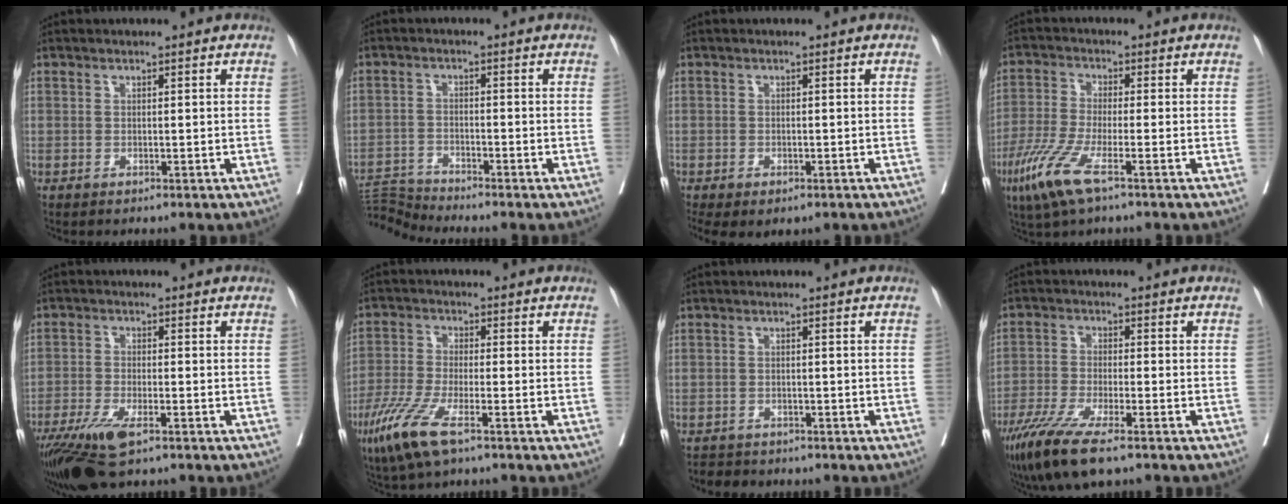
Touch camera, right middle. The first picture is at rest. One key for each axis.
{"total": 5.1, "fx": -4.6, "fy": -2.0, "fz": -0.7, "tx": 0.004, "ty": -0.005, "tz": -0.089}
{"total": 7.1, "fx": -4.3, "fy": 3.6, "fz": 4.3, "tx": -0.091, "ty": -0.012, "tz": -0.058}
{"total": 8.1, "fx": -4.4, "fy": 0.9, "fz": 6.7, "tx": -0.150, "ty": -0.022, "tz": -0.088}
{"total": 9.0, "fx": -5.8, "fy": 2.2, "fz": 6.6, "tx": -0.121, "ty": -0.021, "tz": -0.100}
{"total": 8.2, "fx": -4.8, "fy": 1.1, "fz": 6.5, "tx": -0.144, "ty": -0.021, "tz": -0.095}
{"total": 3.2, "fx": -2.9, "fy": 1.2, "fz": 0.1, "tx": -0.012, "ty": -0.006, "tz": -0.047}
{"total": 9.8, "fx": -6.8, "fy": 1.1, "fz": 7.0, "tx": -0.130, "ty": -0.027, "tz": -0.118}